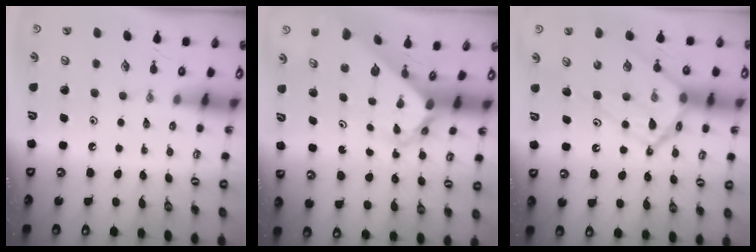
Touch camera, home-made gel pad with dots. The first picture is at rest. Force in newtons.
{"total": 3.5, "press": 3.5, "slide": 0.2}
{"total": 16.2, "press": 16.2, "slide": 1.1}